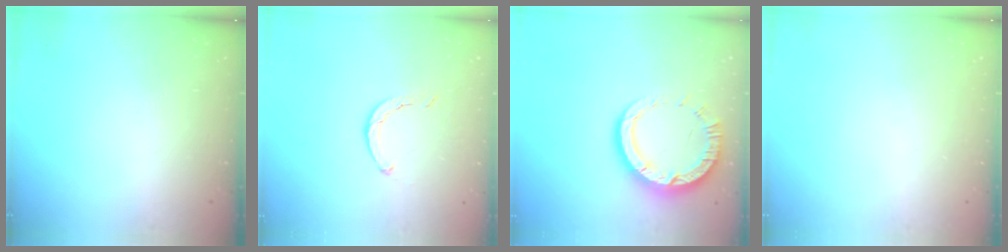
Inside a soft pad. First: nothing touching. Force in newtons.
{"total": 2.7, "press": 2.7, "slide": 0.4}
{"total": 12.1, "press": 12.0, "slide": 1.2}
{"total": 0.0}